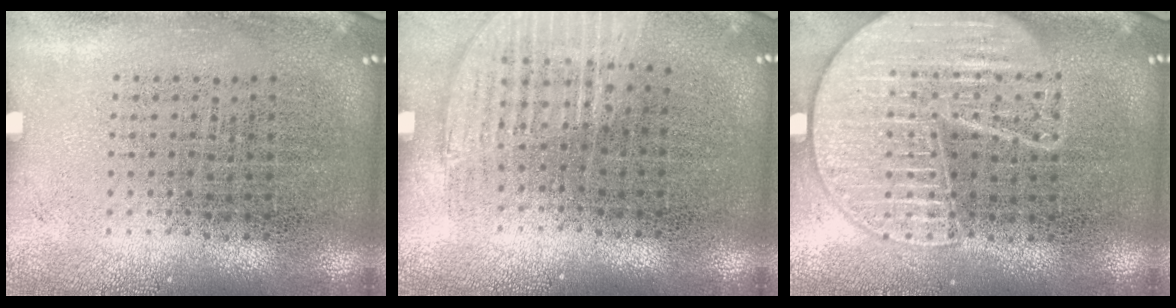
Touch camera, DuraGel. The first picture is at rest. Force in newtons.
{"total": 1.2, "press": 1.1, "slide": 0.4}
{"total": 3.6, "press": 3.6, "slide": 0.4}